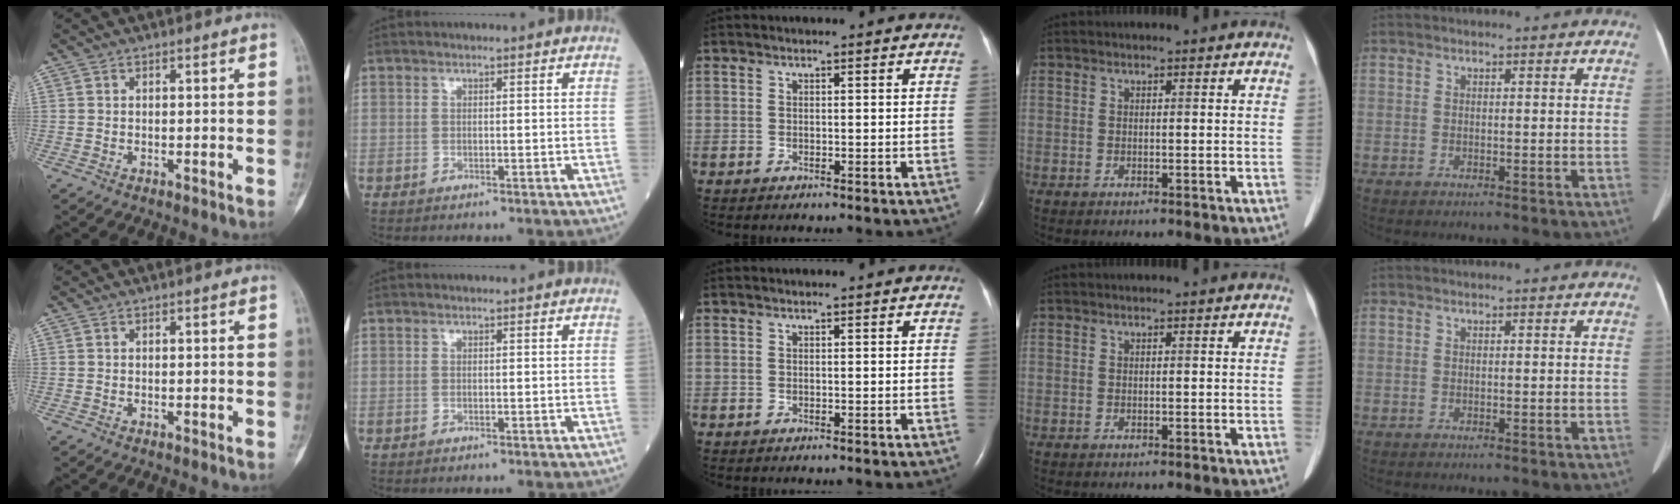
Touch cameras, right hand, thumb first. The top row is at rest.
{}